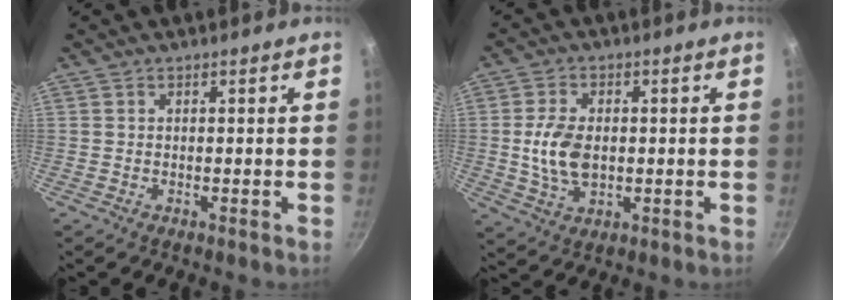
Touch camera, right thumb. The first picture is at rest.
{"total": 8.5, "force": [0.0, 5.4, 6.5], "torque": [-0.120, 0.000, 0.001]}